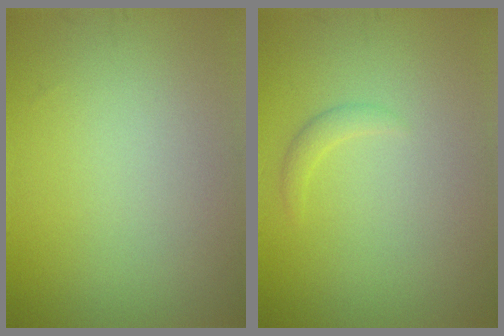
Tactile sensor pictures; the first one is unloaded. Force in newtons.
{"total": 1.0, "press": 1.0, "slide": 0.1}